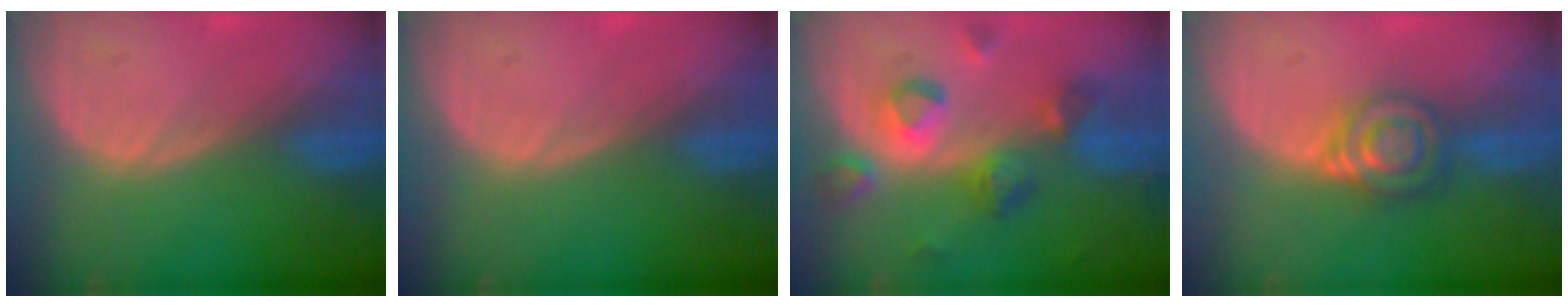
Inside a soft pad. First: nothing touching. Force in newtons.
{"total": 0.0}
{"total": 8.1, "press": 7.7, "slide": 2.7}
{"total": 6.7, "press": 5.7, "slide": 3.4}